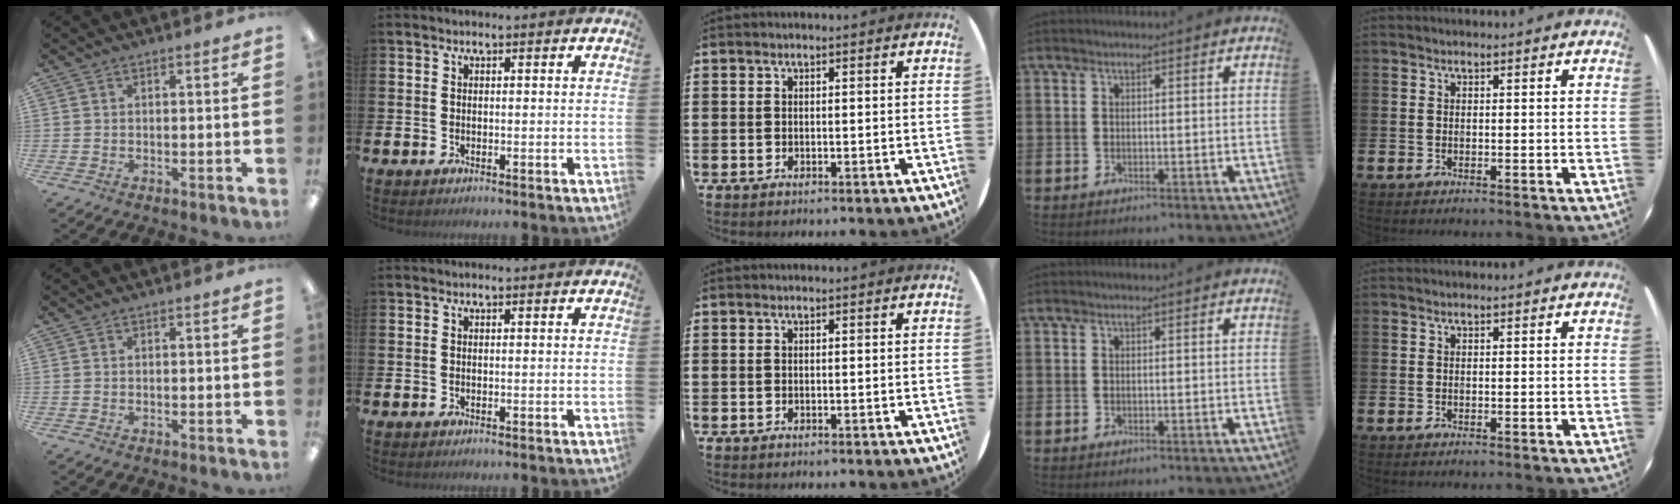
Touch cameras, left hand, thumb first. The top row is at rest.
{}